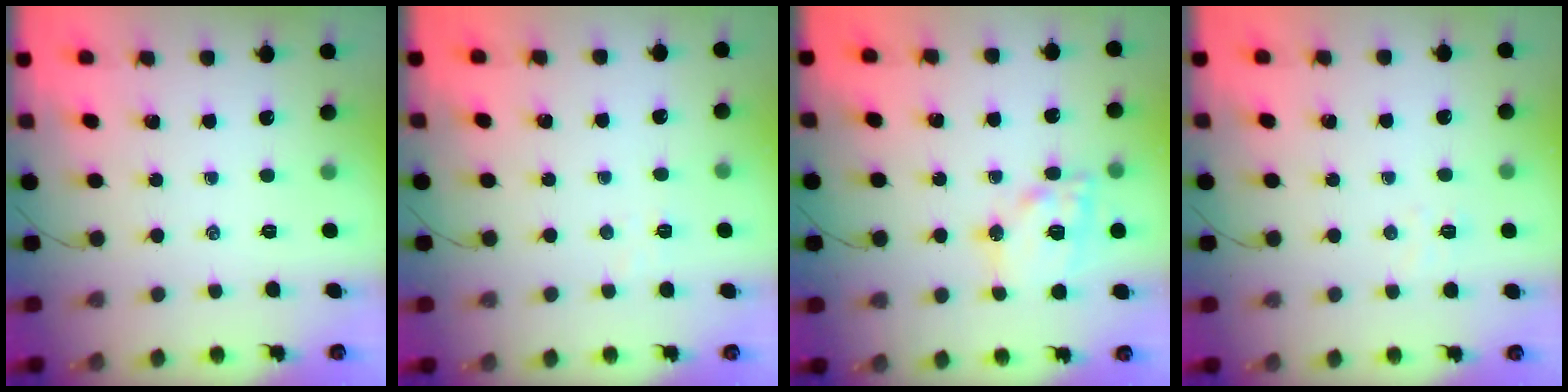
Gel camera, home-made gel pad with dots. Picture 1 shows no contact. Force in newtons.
{"total": 2.4, "press": 2.3, "slide": 0.6}
{"total": 15.0, "press": 14.7, "slide": 2.8}
{"total": 3.0, "press": 2.8, "slide": 0.8}